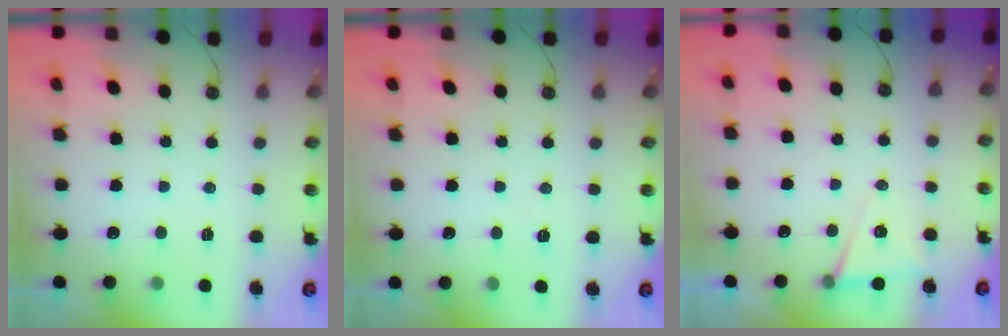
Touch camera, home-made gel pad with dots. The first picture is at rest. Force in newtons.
{"total": 3.9, "press": 2.1, "slide": 3.3}
{"total": 5.7, "press": 3.5, "slide": 4.5}